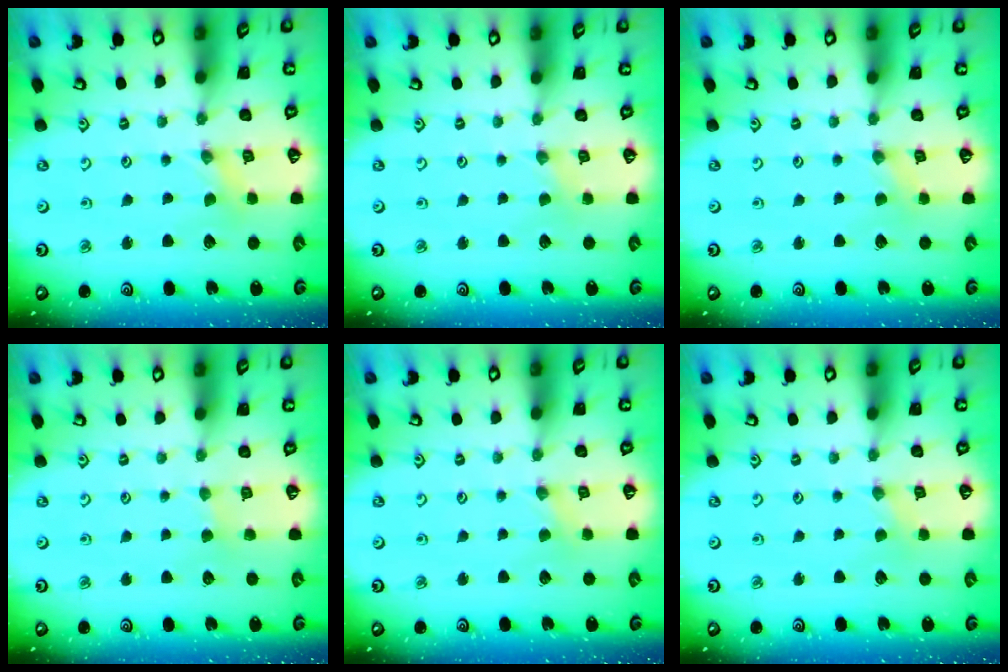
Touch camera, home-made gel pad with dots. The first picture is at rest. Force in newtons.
{"total": 0.0}
{"total": 0.0}
{"total": 2.1, "press": 2.1, "slide": 0.4}
{"total": 1.5, "press": 1.4, "slide": 0.2}
{"total": 0.0}